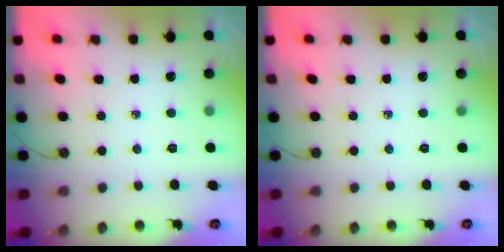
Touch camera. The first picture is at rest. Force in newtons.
{"total": 0.0}